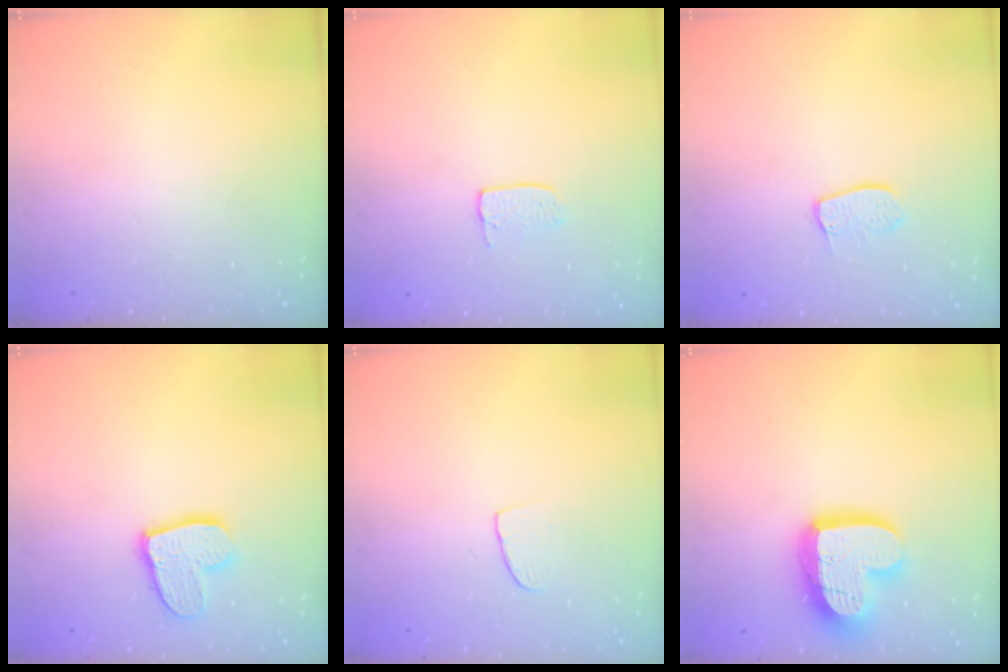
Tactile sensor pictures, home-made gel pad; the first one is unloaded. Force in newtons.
{"total": 3.6, "press": 3.6, "slide": 0.2}
{"total": 6.9, "press": 6.9, "slide": 0.2}
{"total": 12.2, "press": 12.2, "slide": 1.0}
{"total": 6.0, "press": 5.9, "slide": 0.5}
{"total": 17.1, "press": 17.0, "slide": 1.6}